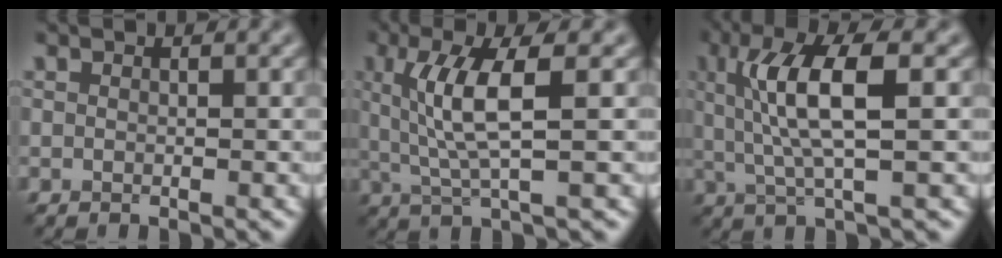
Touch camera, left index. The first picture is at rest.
{"total": 5.4, "force": [1.0, 1.1, 5.2], "torque": [-0.109, 0.001, 0.023]}
{"total": 6.7, "force": [1.2, 1.7, 6.3], "torque": [-0.122, 0.007, 0.023]}